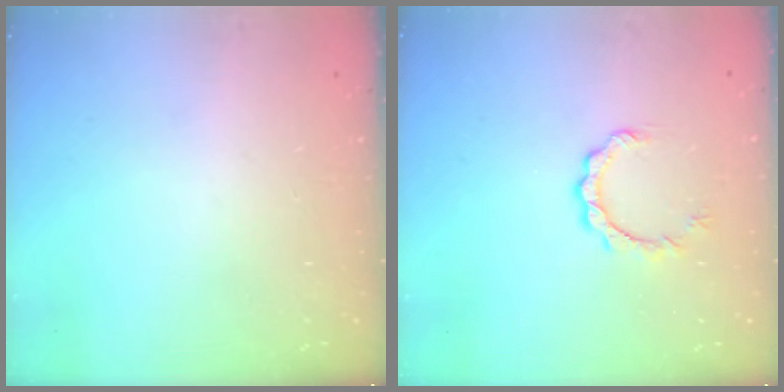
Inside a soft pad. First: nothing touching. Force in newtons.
{"total": 4.0, "press": 3.9, "slide": 0.3}